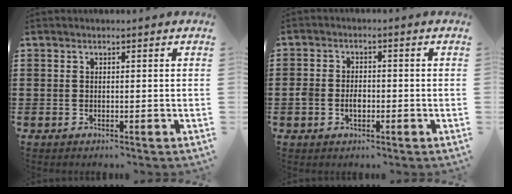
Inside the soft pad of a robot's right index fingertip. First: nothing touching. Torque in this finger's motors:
{"motor_torque": [1.64, -0.16, 0.44, 0.10]}